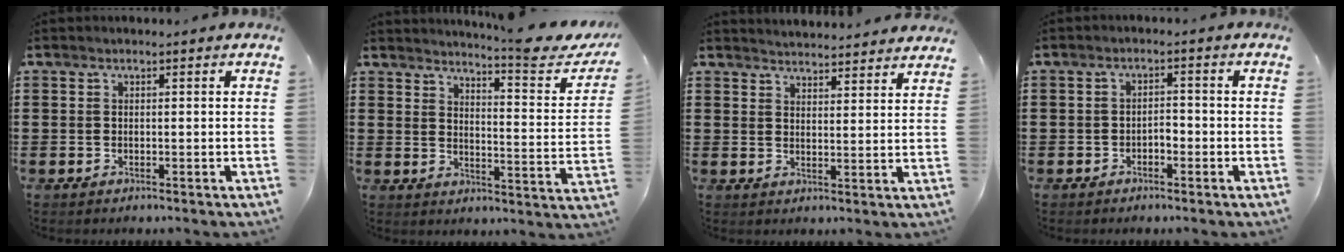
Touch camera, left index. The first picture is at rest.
{"total": 7.1, "force": [6.2, 0.3, 3.4], "torque": [-0.052, -0.044, 0.099]}
{"total": 3.4, "force": [3.4, -0.4, -0.3], "torque": [-0.006, -0.020, 0.061]}
{"total": 1.8, "force": [-1.2, 0.7, 1.1], "torque": [-0.026, 0.005, -0.027]}